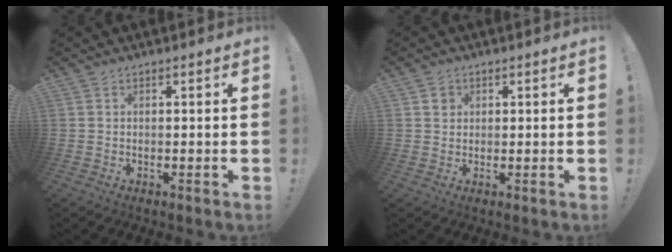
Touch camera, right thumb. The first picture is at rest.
{"total": 2.4, "force": [0.9, 2.2, 0.4], "torque": [0.013, -0.005, 0.012]}